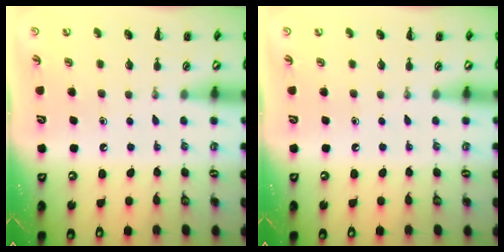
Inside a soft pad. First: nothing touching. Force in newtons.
{"total": 0.0}